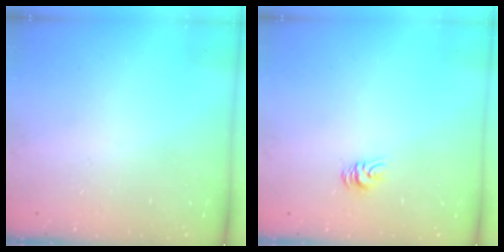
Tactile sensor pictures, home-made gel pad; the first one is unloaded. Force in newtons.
{"total": 4.9, "press": 4.9, "slide": 0.2}